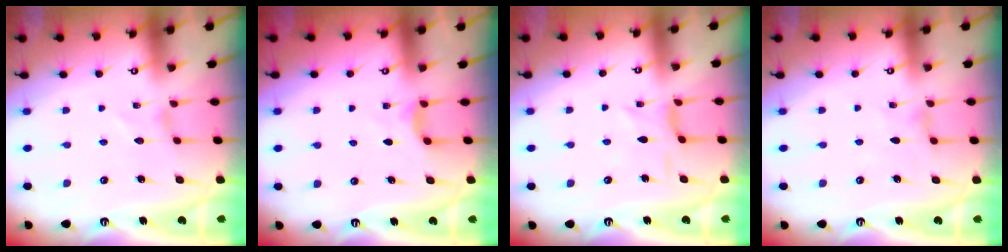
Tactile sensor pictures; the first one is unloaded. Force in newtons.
{"total": 4.1, "press": 4.1, "slide": 0.6}
{"total": 2.9, "press": 2.8, "slide": 0.7}
{"total": 0.6, "press": 0.5, "slide": 0.2}